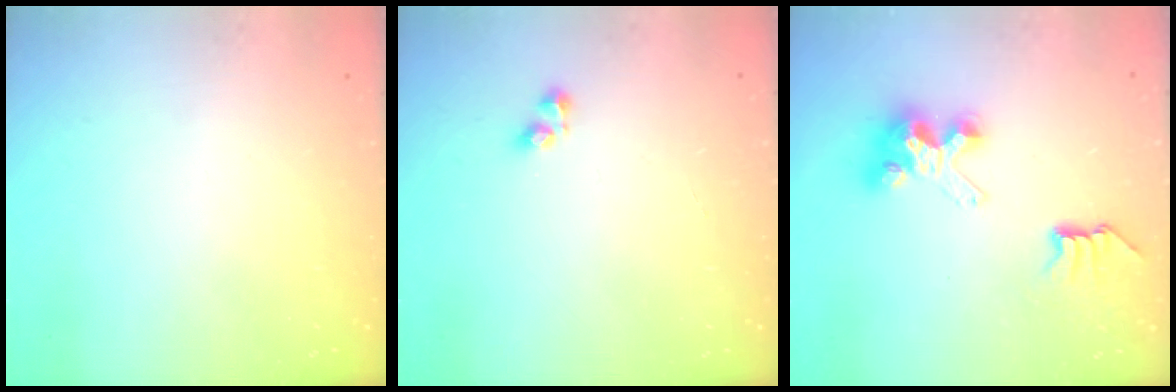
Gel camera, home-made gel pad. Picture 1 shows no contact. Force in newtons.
{"total": 3.7, "press": 3.6, "slide": 0.7}
{"total": 7.3, "press": 7.3, "slide": 0.2}